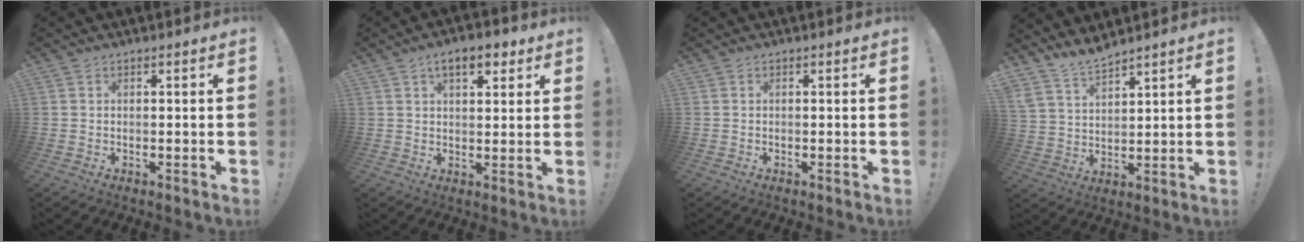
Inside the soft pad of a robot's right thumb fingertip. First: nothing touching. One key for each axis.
{"total": 7.5, "fx": 4.2, "fy": 3.4, "fz": 5.2, "tx": -0.070, "ty": -0.008, "tz": 0.070}
{"total": 0.0}
{"total": 7.4, "fx": 7.1, "fy": 1.2, "fz": 1.8, "tx": -0.050, "ty": -0.050, "tz": 0.137}